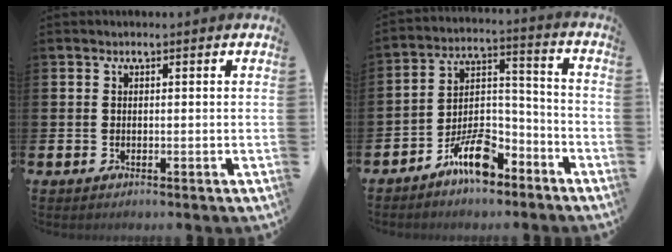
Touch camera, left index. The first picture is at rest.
{"total": 8.8, "force": [-6.4, 3.7, 4.7], "torque": [-0.088, 0.009, -0.122]}